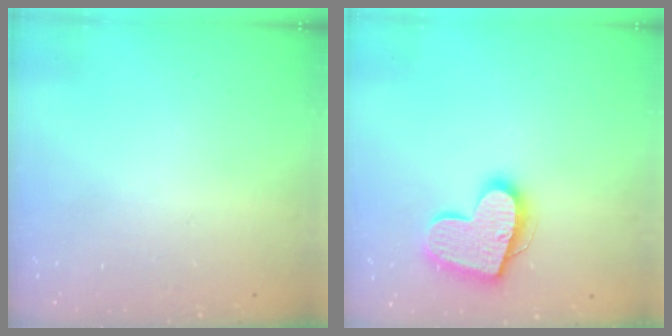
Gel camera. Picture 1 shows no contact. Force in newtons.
{"total": 16.4, "press": 16.4, "slide": 1.2}